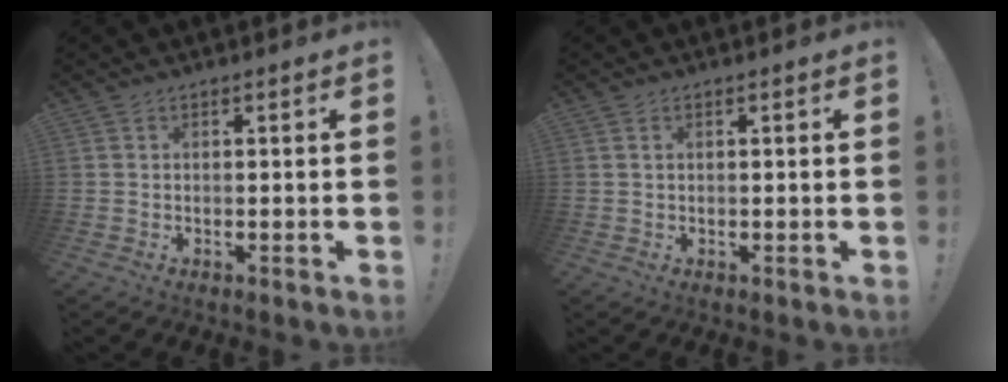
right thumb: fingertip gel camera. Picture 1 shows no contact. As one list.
[{"total": 0.7, "force": [0.3, 0.3, 0.5], "torque": [-0.015, 0.002, 0.006]}]